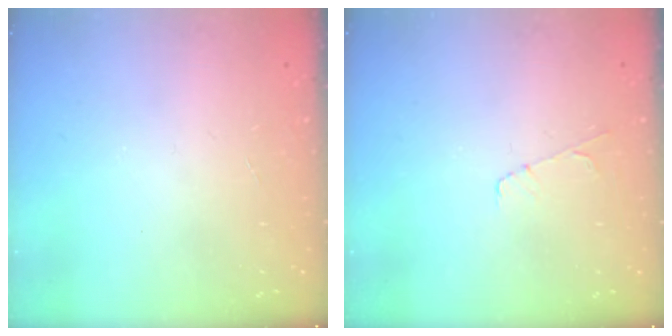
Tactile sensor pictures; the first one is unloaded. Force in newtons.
{"total": 3.9, "press": 3.9, "slide": 0.5}